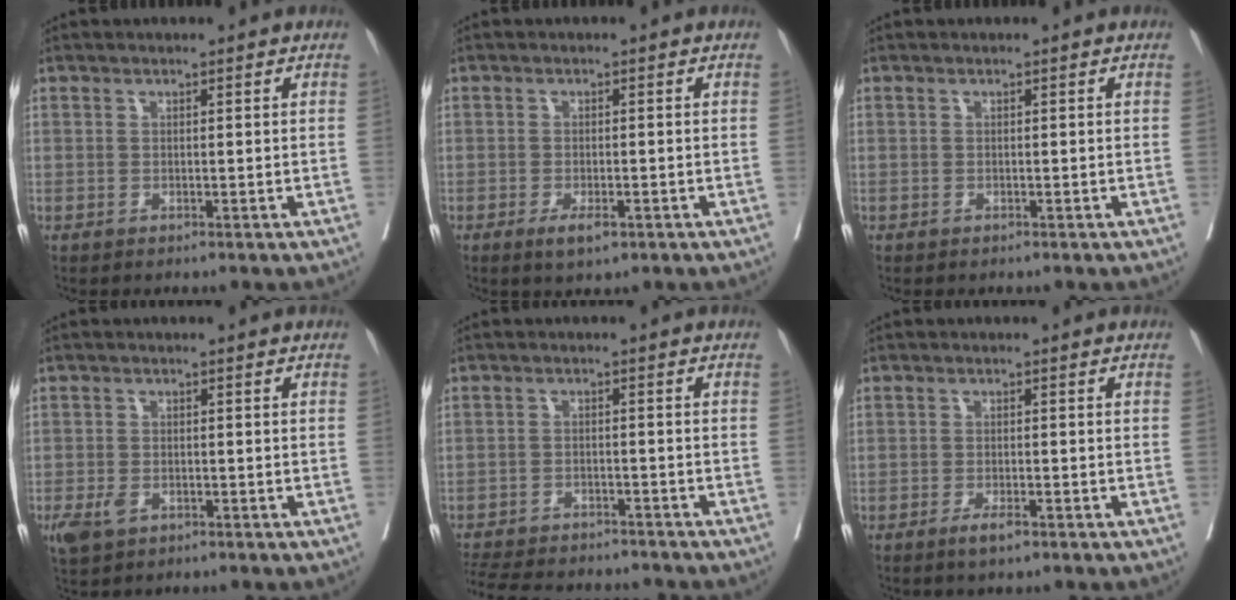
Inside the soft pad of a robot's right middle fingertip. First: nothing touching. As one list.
[{"total": 3.0, "force": [-1.6, 1.0, 2.3], "torque": [-0.040, -0.001, -0.023]}, {"total": 0.0}, {"total": 3.6, "force": [-1.8, 2.2, 2.2], "torque": [-0.044, -0.004, -0.025]}, {"total": 15.8, "force": [-14.3, 3.9, 5.5], "torque": [-0.135, -0.014, -0.199]}, {"total": 2.2, "force": [-1.5, 0.5, 1.6], "torque": [-0.029, -0.001, -0.025]}]